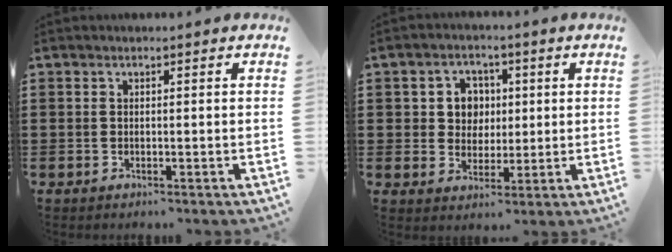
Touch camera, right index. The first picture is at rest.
{"total": 5.2, "force": [0.8, 4.9, 1.7], "torque": [-0.048, 0.015, 0.010]}